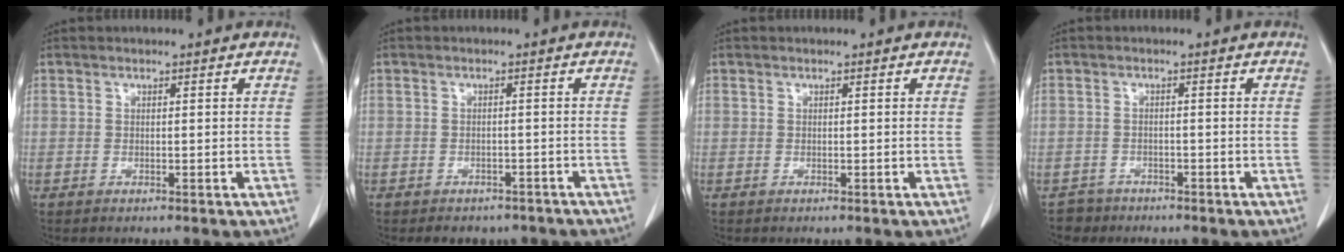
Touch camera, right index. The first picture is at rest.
{"total": 5.6, "force": [-4.7, 3.0, 0.9], "torque": [-0.006, 0.012, -0.049]}
{"total": 0.0}
{"total": 2.6, "force": [-2.0, 1.6, -0.7], "torque": [0.004, 0.007, -0.033]}